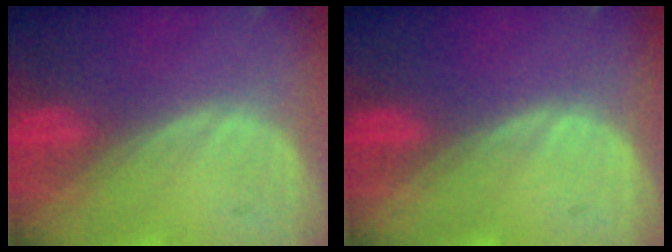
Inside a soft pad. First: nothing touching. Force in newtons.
{"total": 0.0}